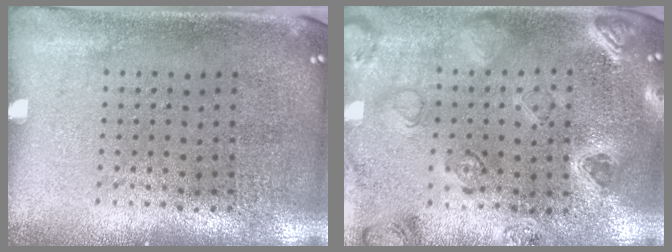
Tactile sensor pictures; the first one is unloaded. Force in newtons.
{"total": 0.8, "press": 0.7, "slide": 0.3}